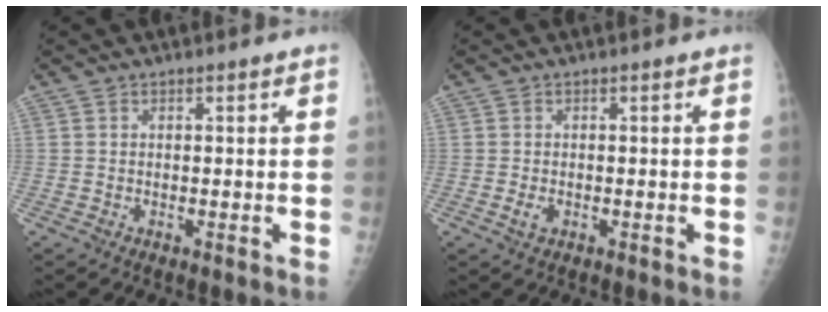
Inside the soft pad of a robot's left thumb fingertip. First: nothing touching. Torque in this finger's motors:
{"motor_torque": [-0.18, 0.11, 0.21, 0.02, 0.03]}